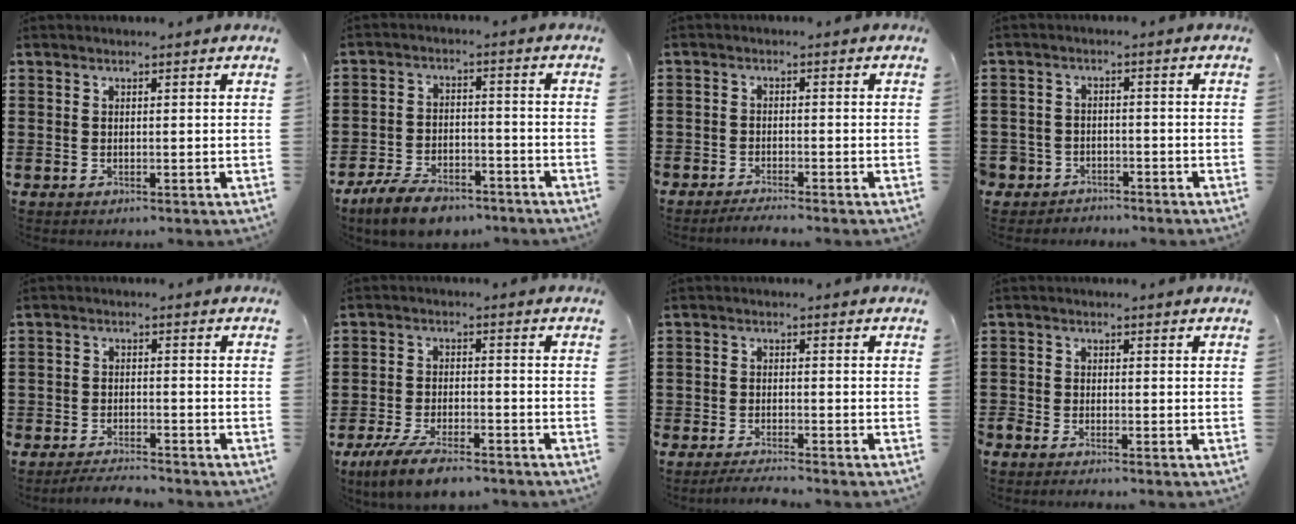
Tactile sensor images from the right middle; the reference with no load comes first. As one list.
[{"total": 6.7, "force": [-5.6, 2.1, 2.9], "torque": [-0.062, 0.009, -0.108]}, {"total": 2.1, "force": [-2.1, 0.0, 0.0], "torque": [-0.006, 0.001, -0.044]}, {"total": 3.3, "force": [-3.0, 1.3, -0.1], "torque": [-0.012, -0.002, -0.068]}, {"total": 3.4, "force": [-3.4, 0.3, 0.0], "torque": [-0.006, 0.002, -0.073]}, {"total": 5.9, "force": [-4.9, 1.1, 3.1], "torque": [-0.070, -0.004, -0.093]}, {"total": 2.6, "force": [-2.6, 0.0, 0.3], "torque": [-0.007, 0.002, -0.054]}, {"total": 1.9, "force": [-1.9, 0.2, 0.1], "torque": [-0.007, 0.000, -0.039]}]